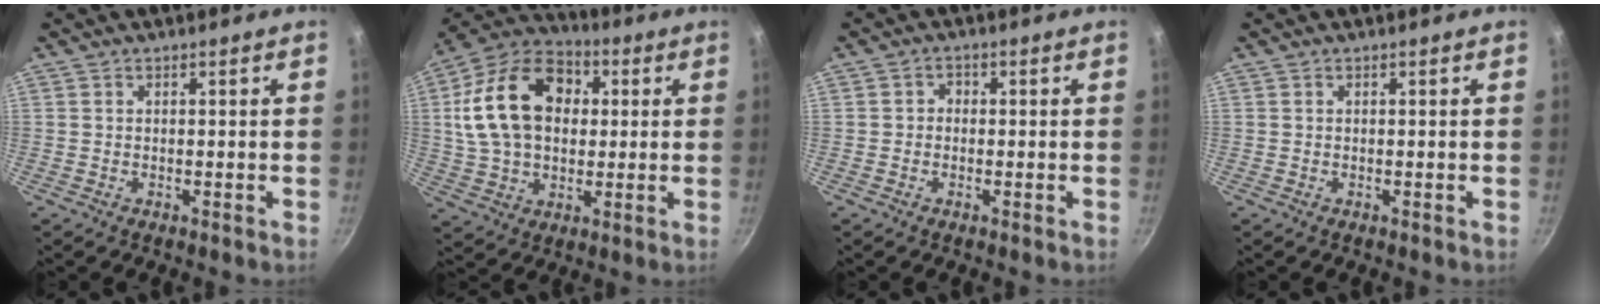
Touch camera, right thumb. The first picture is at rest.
{"total": 20.0, "force": [3.3, 14.1, 13.8], "torque": [-0.225, 0.026, 0.050]}
{"total": 1.7, "force": [-0.4, 1.5, 0.7], "torque": [-0.003, 0.004, -0.011]}
{"total": 0.0}